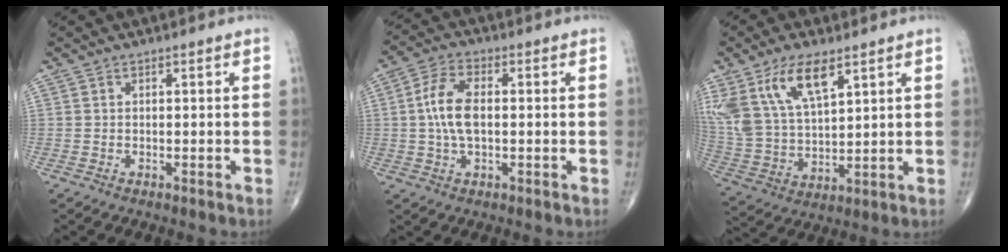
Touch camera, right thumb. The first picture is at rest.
{"total": 8.2, "force": [0.2, 4.1, 7.1], "torque": [-0.147, 0.014, 0.000]}
{"total": 15.5, "force": [8.3, 7.0, 11.0], "torque": [-0.212, -0.024, 0.170]}